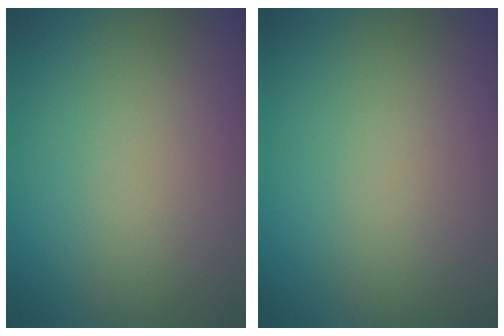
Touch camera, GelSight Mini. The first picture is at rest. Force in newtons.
{"total": 0.0}